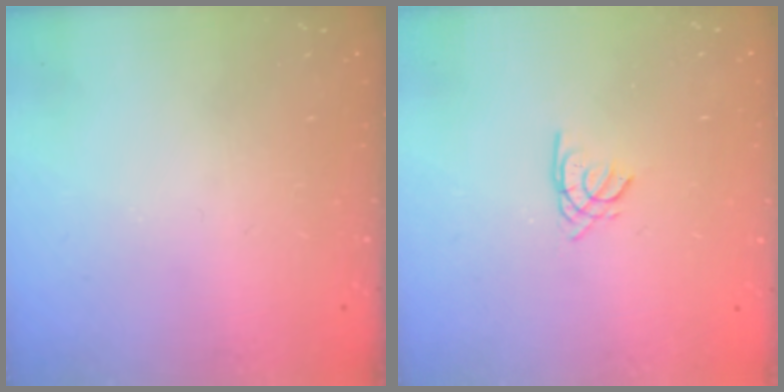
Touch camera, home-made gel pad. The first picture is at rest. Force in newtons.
{"total": 1.7, "press": 1.7, "slide": 0.4}